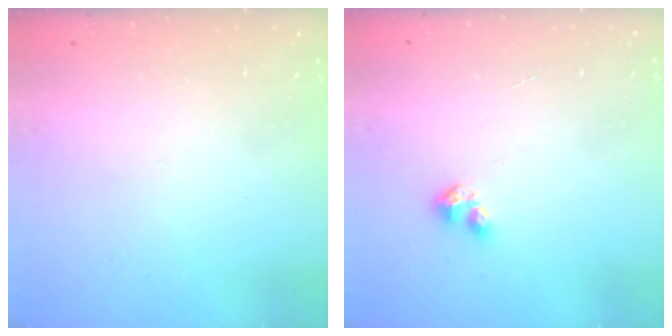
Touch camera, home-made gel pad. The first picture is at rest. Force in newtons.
{"total": 2.7, "press": 2.7, "slide": 0.3}